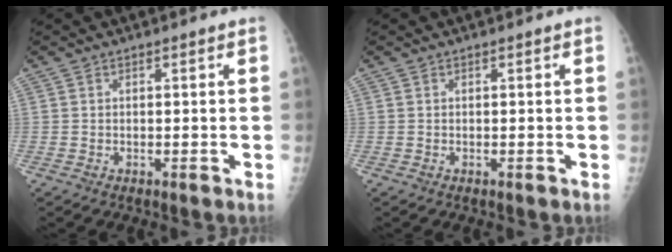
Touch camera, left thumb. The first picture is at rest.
{"total": 0.0}